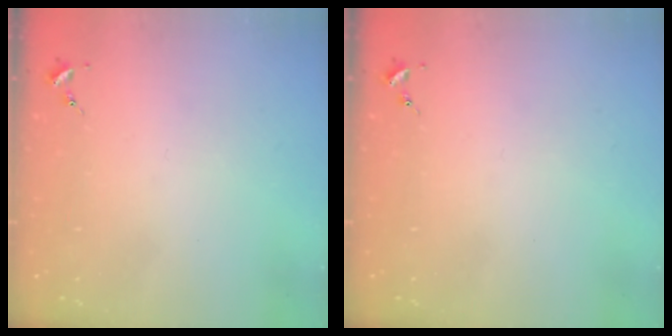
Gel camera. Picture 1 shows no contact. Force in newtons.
{"total": 0.0}